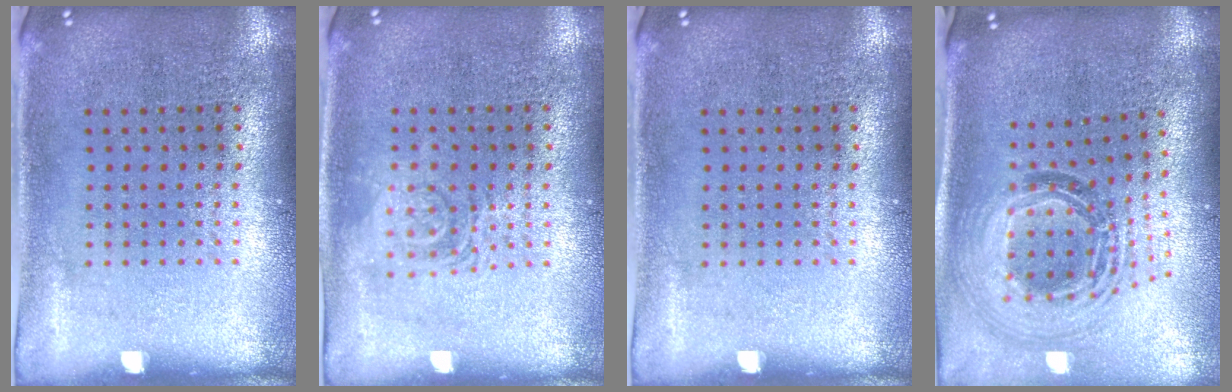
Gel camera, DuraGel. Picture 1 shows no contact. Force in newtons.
{"total": 1.2, "press": 1.2, "slide": 0.2}
{"total": 0.0}
{"total": 1.6, "press": 1.4, "slide": 0.8}